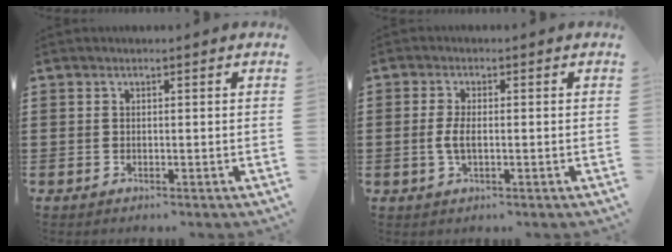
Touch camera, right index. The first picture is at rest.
{"total": 3.0, "force": [-0.4, 1.1, 2.8], "torque": [-0.074, -0.008, -0.014]}